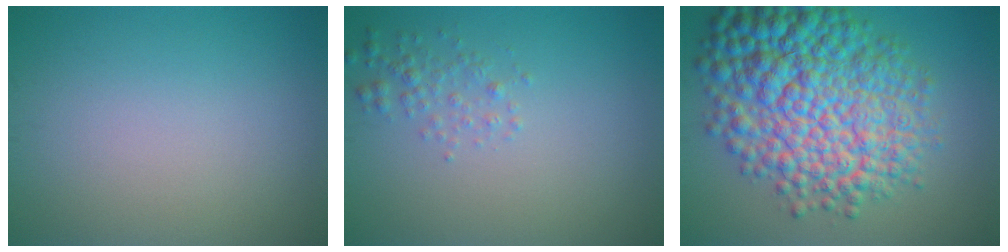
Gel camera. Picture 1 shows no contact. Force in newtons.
{"total": 1.5, "press": 1.5, "slide": 0.0}
{"total": 12.8, "press": 12.8, "slide": 0.2}